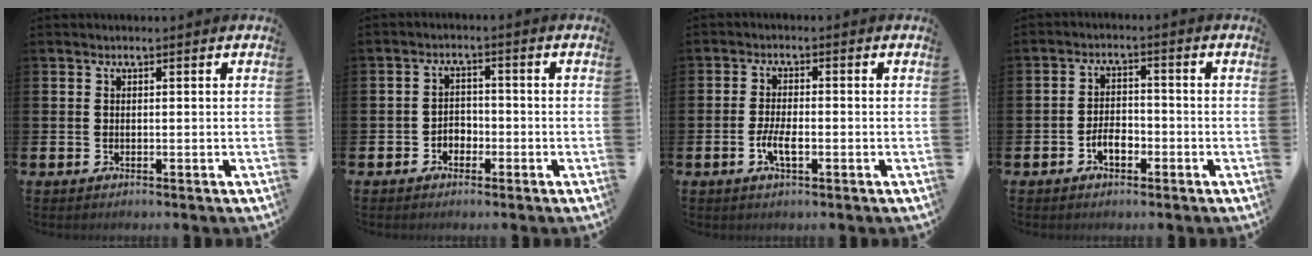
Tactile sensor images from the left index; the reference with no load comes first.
{"total": 2.4, "force": [-1.5, 1.8, 0.7], "torque": [-0.016, 0.007, -0.034]}
{"total": 3.3, "force": [-1.1, 1.2, 2.9], "torque": [-0.055, 0.001, -0.022]}
{"total": 3.2, "force": [-1.5, 1.7, 2.2], "torque": [-0.040, 0.006, -0.030]}